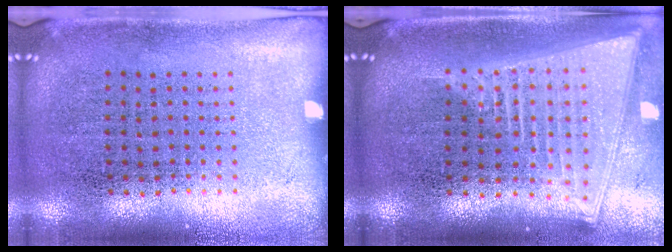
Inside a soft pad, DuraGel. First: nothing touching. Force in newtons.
{"total": 2.1, "press": 1.7, "slide": 1.2}